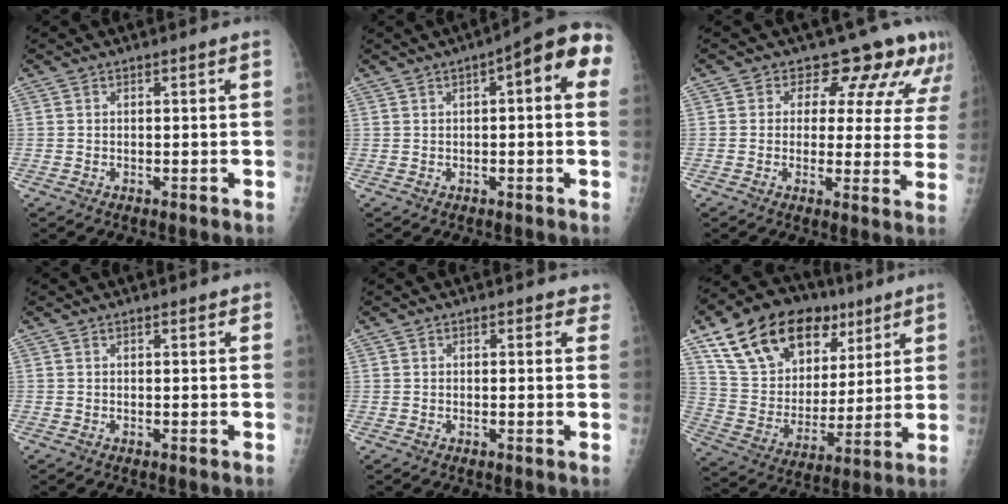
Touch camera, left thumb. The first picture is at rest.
{"total": 11.5, "force": [3.5, 3.9, 10.3], "torque": [-0.105, 0.023, 0.031]}
{"total": 11.4, "force": [8.7, 6.1, 4.1], "torque": [0.002, -0.038, 0.075]}
{"total": 1.4, "force": [1.1, 0.5, 0.7], "torque": [-0.007, -0.003, 0.014]}
{"total": 2.9, "force": [2.4, 1.7, 0.1], "torque": [0.036, -0.011, 0.014]}
{"total": 24.0, "force": [13.5, 14.8, 13.1], "torque": [-0.193, -0.017, 0.240]}